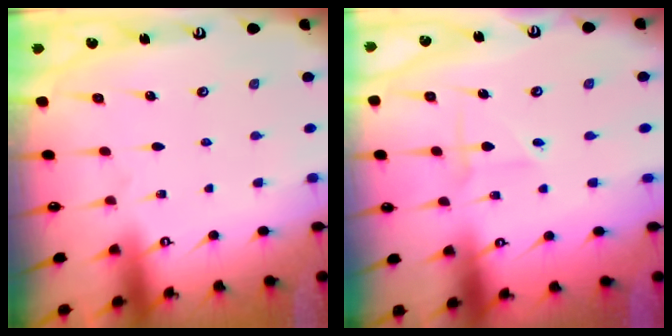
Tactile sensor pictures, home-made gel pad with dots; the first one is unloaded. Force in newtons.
{"total": 2.6, "press": 2.6, "slide": 0.2}